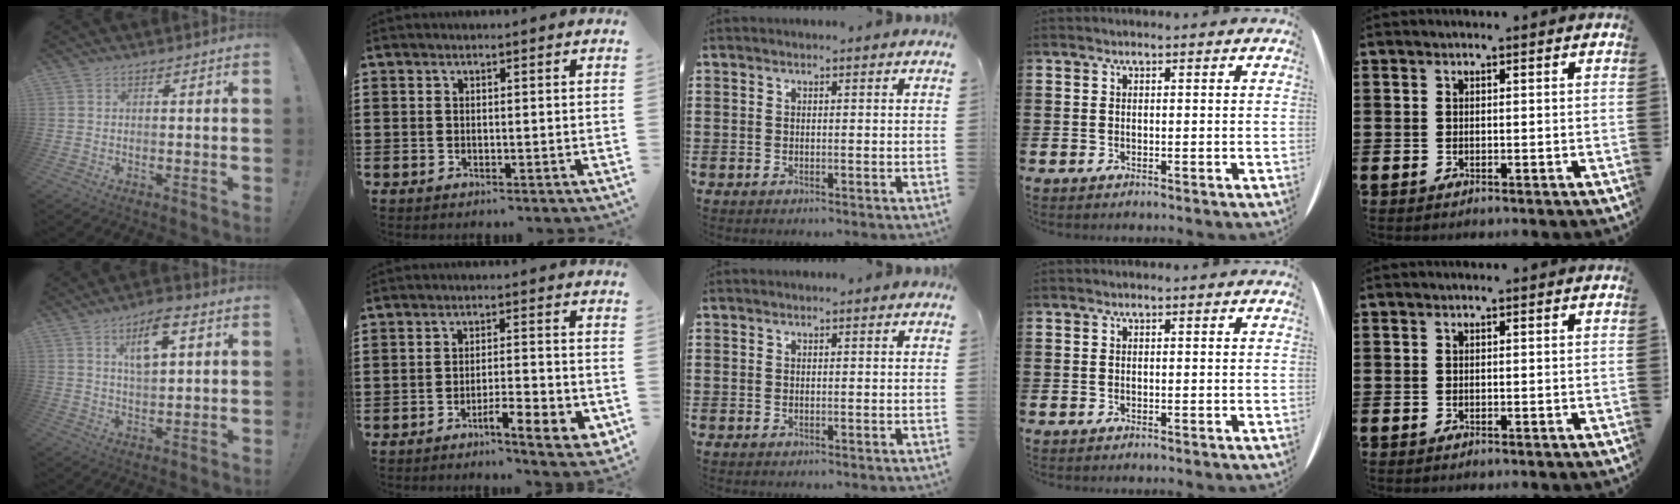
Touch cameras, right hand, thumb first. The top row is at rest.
{"thumb": {"total": 8.9, "force": [3.8, 3.5, 7.2], "torque": [-0.106, -0.008, 0.061]}, "index": {"total": 5.4, "force": [-3.4, 0.8, 4.1], "torque": [-0.066, -0.004, -0.057]}}